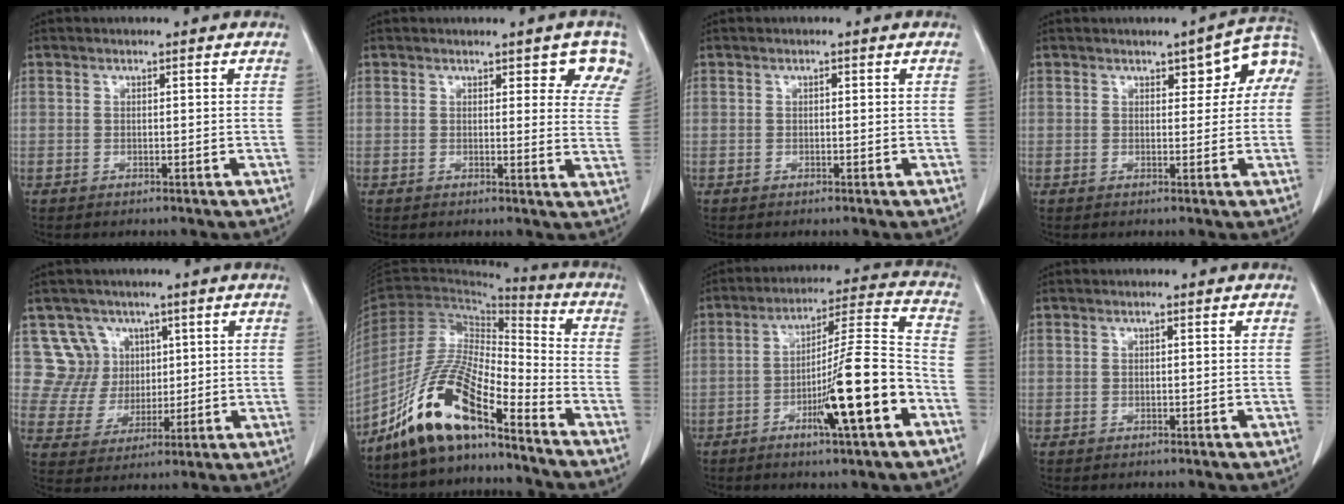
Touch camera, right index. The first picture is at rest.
{"total": 7.7, "force": [5.3, 2.3, 5.0], "torque": [-0.043, -0.013, 0.044]}
{"total": 0.0}
{"total": 5.9, "force": [1.8, 2.3, 5.2], "torque": [-0.057, 0.026, 0.019]}
{"total": 7.7, "force": [3.6, 6.8, -0.4], "torque": [0.012, 0.014, 0.074]}
{"total": 13.5, "force": [-9.9, 2.3, 8.9], "torque": [-0.180, 0.006, -0.183]}
{"total": 14.7, "force": [-5.7, 0.3, 13.5], "torque": [-0.218, -0.002, -0.092]}
{"total": 0.0}